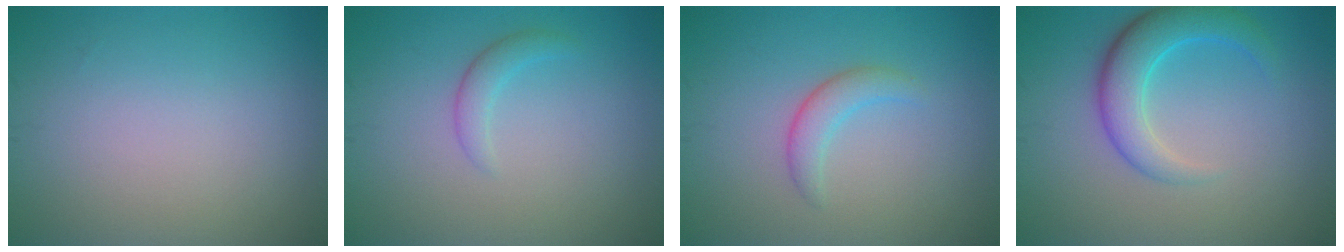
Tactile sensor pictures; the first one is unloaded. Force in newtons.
{"total": 1.5, "press": 1.5, "slide": 0.1}
{"total": 2.1, "press": 2.1, "slide": 0.2}
{"total": 4.8, "press": 4.7, "slide": 0.2}